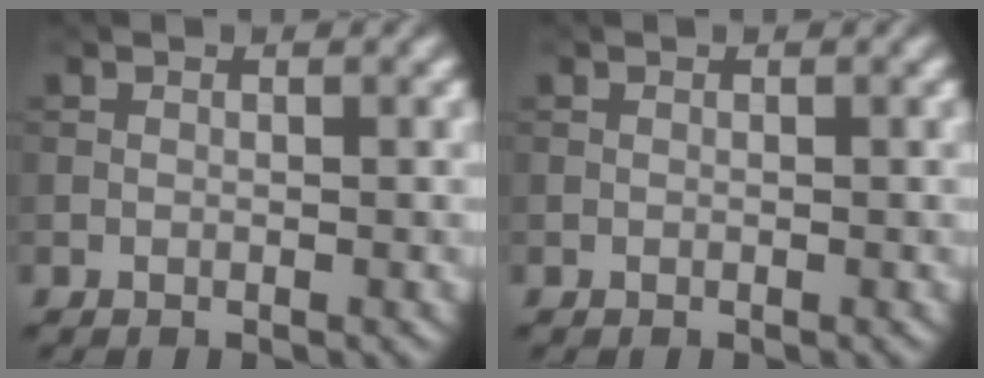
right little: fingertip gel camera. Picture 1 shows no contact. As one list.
[{"total": 0.0}]